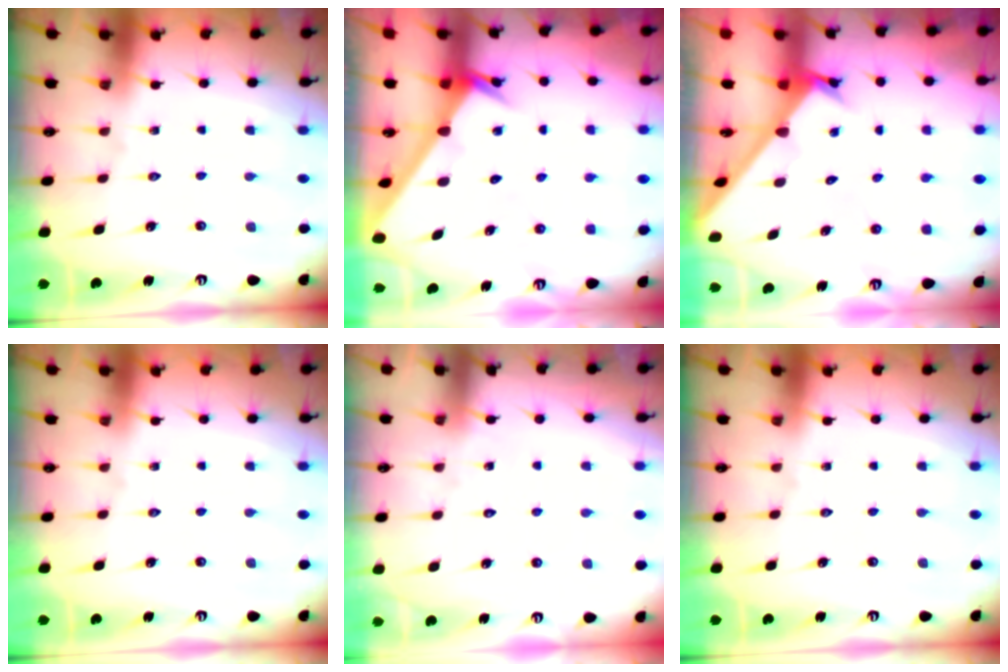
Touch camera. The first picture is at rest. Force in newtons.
{"total": 2.7, "press": 2.7, "slide": 0.3}
{"total": 2.4, "press": 2.4, "slide": 0.2}
{"total": 0.0}
{"total": 6.4, "press": 6.4, "slide": 0.5}
{"total": 0.0}